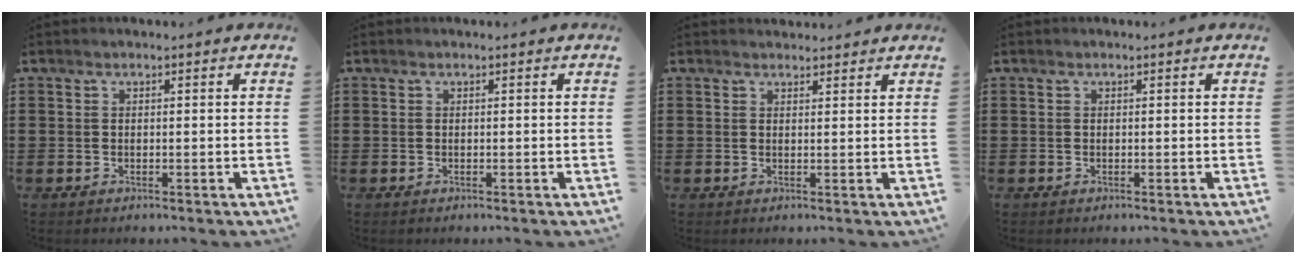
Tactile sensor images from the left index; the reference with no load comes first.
{"total": 0.0}
{"total": 1.2, "force": [1.2, 0.3, 0.0], "torque": [-0.002, 0.001, 0.024]}
{"total": 0.0}